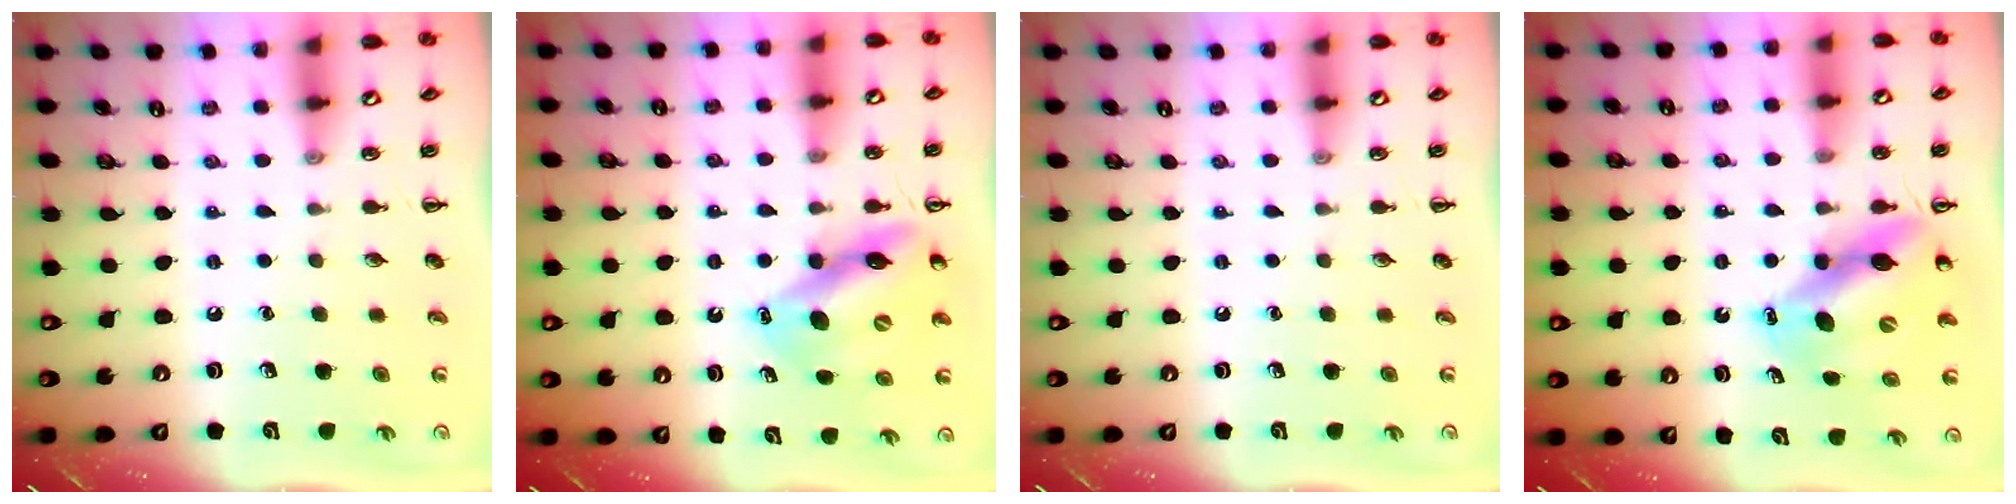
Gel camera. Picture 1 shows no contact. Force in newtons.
{"total": 12.4, "press": 11.7, "slide": 4.1}
{"total": 0.0}
{"total": 11.5, "press": 11.0, "slide": 3.2}